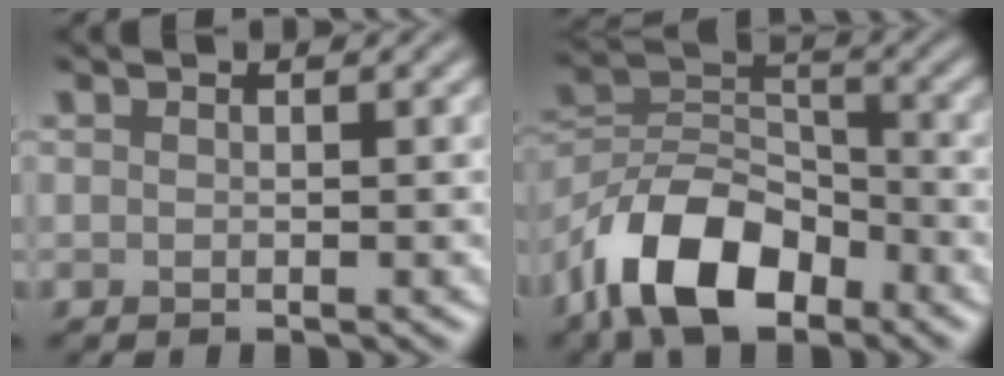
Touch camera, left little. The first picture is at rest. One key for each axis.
{"total": 9.6, "fx": -6.0, "fy": 4.8, "fz": 5.7, "tx": -0.100, "ty": 0.008, "tz": -0.127}